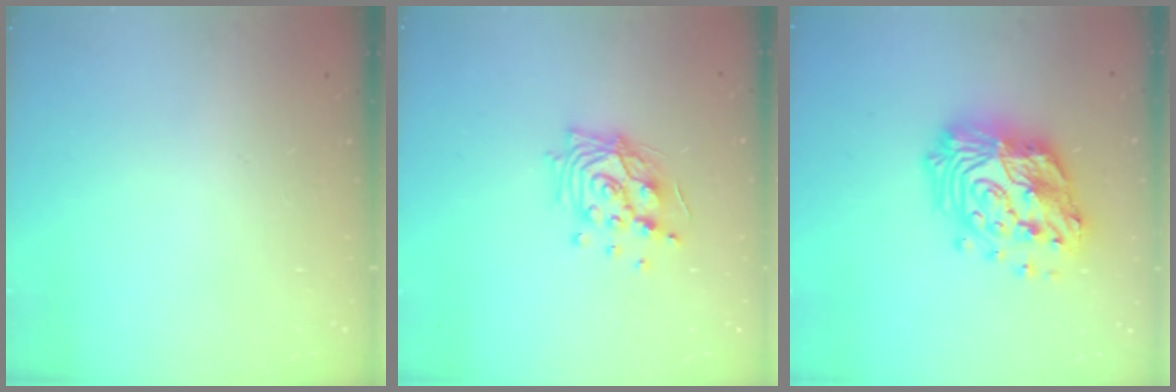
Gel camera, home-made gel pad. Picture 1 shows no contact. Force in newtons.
{"total": 14.4, "press": 13.6, "slide": 4.7}
{"total": 20.7, "press": 20.7, "slide": 1.9}